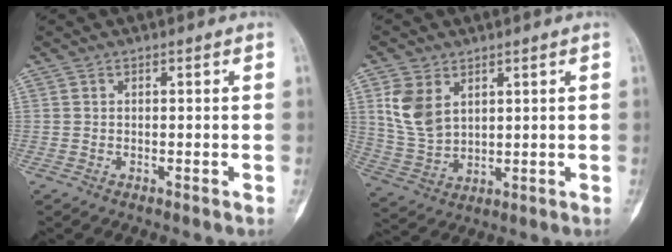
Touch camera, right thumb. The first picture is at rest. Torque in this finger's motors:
{"motor_torque": [-0.22, 0.57, 0.82, 0.32, 0.10]}